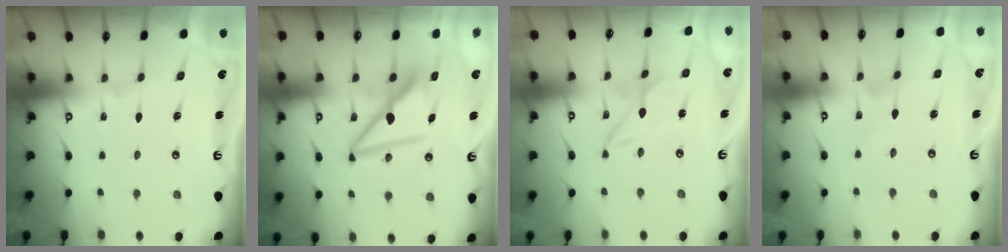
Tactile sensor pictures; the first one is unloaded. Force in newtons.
{"total": 10.6, "press": 10.5, "slide": 1.2}
{"total": 2.5, "press": 2.5, "slide": 0.3}
{"total": 0.7, "press": 0.7, "slide": 0.1}